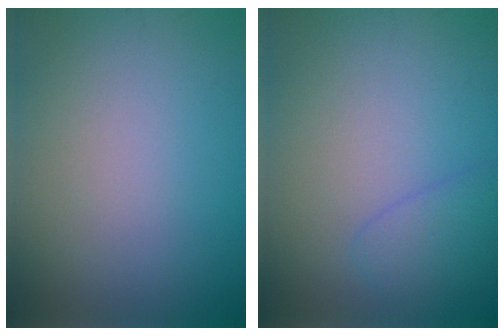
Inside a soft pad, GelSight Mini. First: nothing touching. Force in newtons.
{"total": 1.8, "press": 1.8, "slide": 0.2}